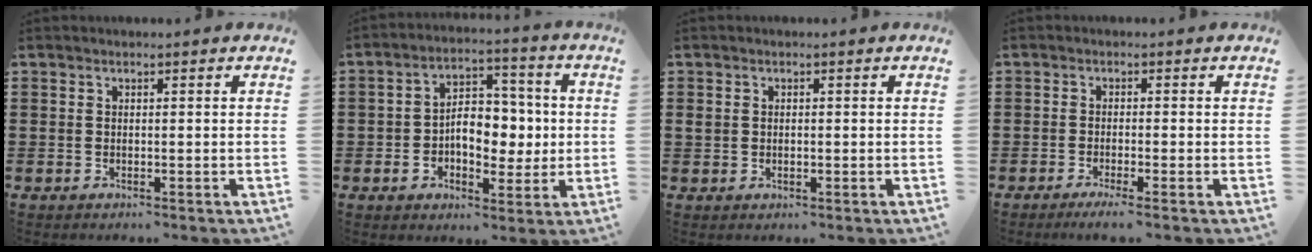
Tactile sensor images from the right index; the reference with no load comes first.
{"total": 7.9, "force": [-0.7, 5.5, 5.5], "torque": [-0.080, 0.007, -0.019]}
{"total": 0.9, "force": [0.0, 0.7, 0.6], "torque": [-0.013, 0.005, -0.001]}
{"total": 1.8, "force": [-1.3, -0.2, 1.3], "torque": [-0.028, -0.005, -0.026]}